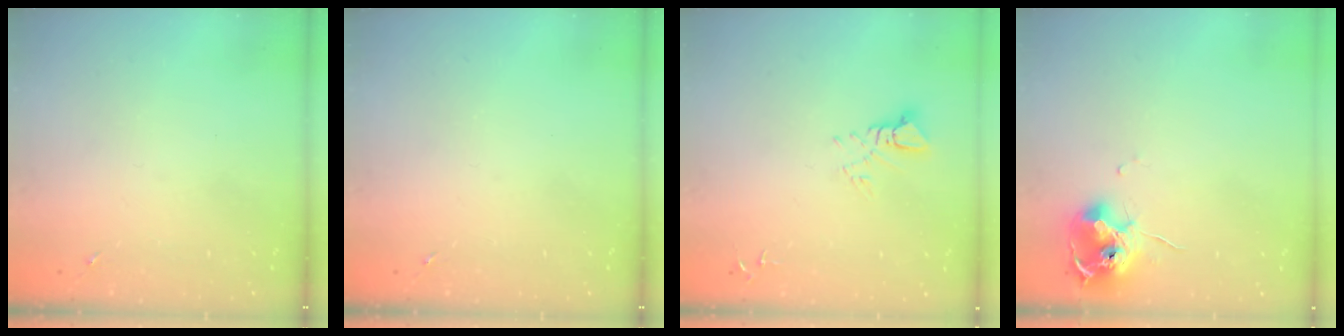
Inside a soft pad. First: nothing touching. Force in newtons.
{"total": 0.0}
{"total": 5.0, "press": 5.0, "slide": 0.2}
{"total": 11.7, "press": 11.7, "slide": 0.7}